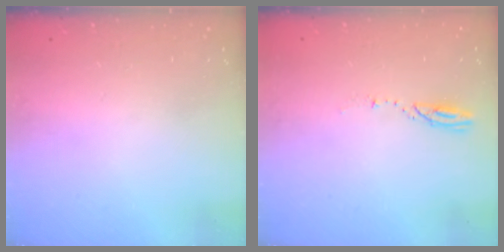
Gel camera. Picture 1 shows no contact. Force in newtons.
{"total": 3.3, "press": 3.3, "slide": 0.3}